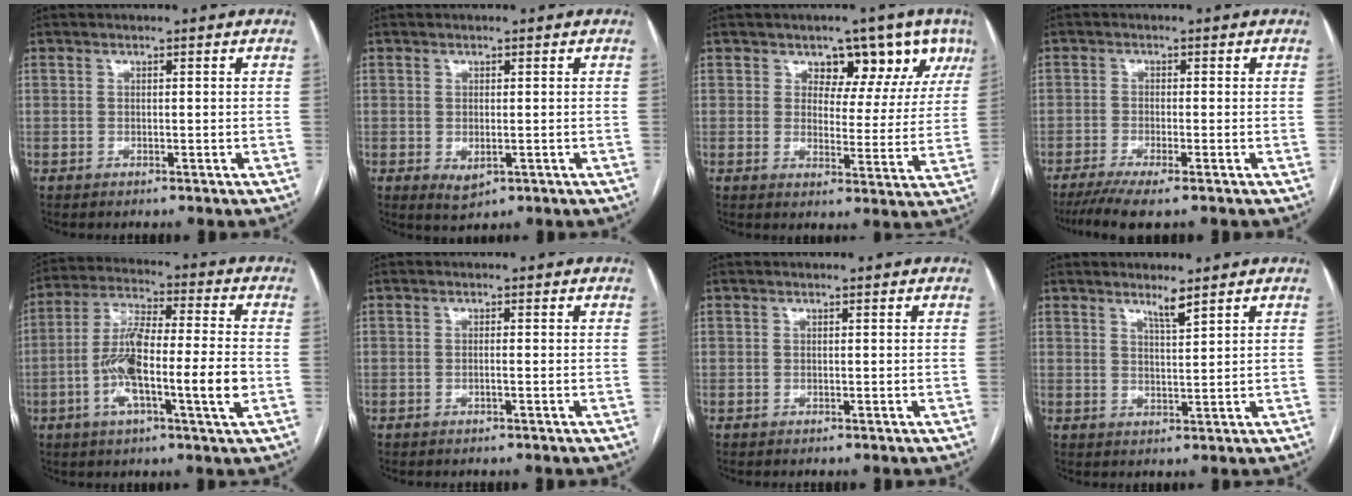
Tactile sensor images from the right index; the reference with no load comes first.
{"total": 2.4, "force": [-0.6, 1.3, 2.0], "torque": [-0.031, -0.006, 0.002]}
{"total": 9.5, "force": [5.8, 5.5, 5.2], "torque": [-0.051, 0.006, 0.065]}
{"total": 5.8, "force": [-4.1, 0.3, 4.1], "torque": [-0.066, -0.012, -0.071]}
{"total": 13.9, "force": [-3.1, 1.5, 13.4], "torque": [-0.246, 0.006, -0.058]}
{"total": 0.5, "force": [0.0, 0.0, 0.5], "torque": [-0.005, 0.002, 0.001]}
{"total": 0.0}
{"total": 2.7, "force": [2.1, 0.1, 1.6], "torque": [-0.031, -0.007, 0.039]}